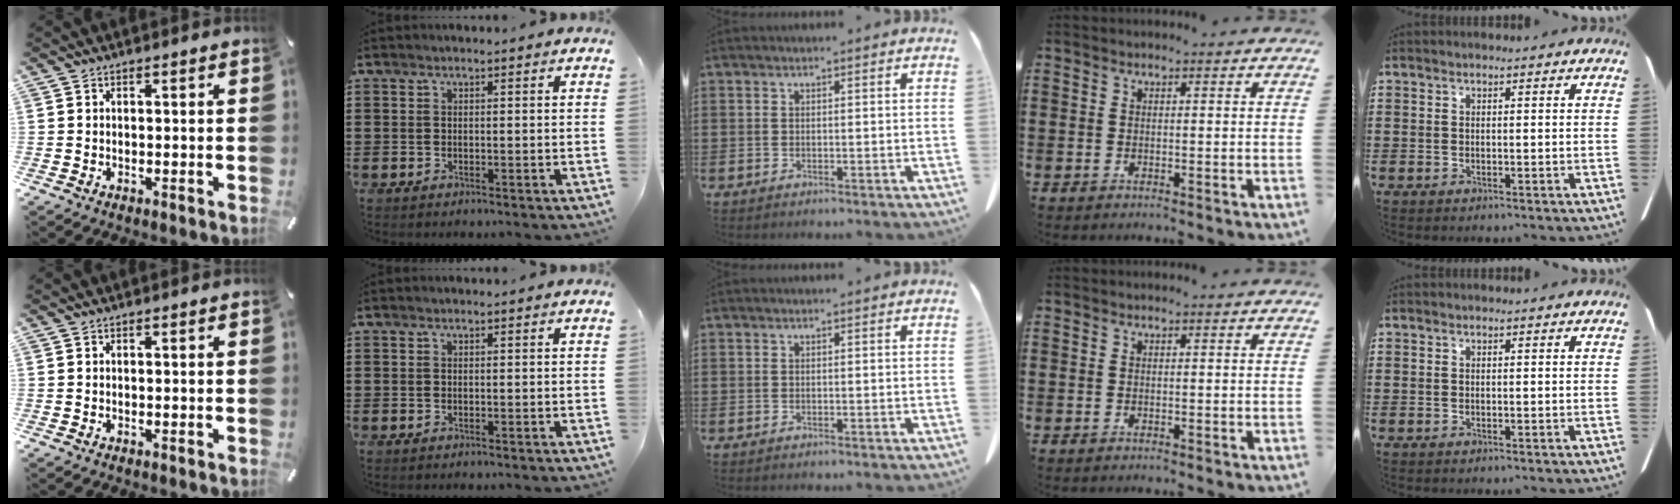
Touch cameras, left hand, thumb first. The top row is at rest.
{}